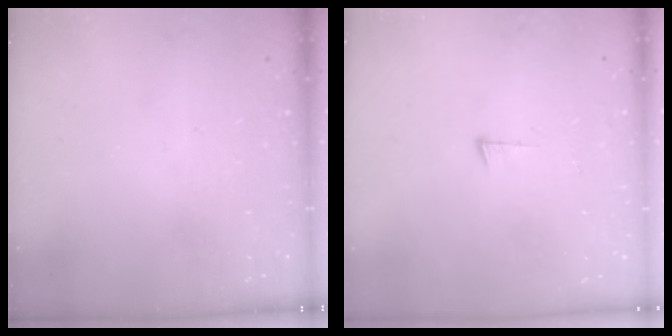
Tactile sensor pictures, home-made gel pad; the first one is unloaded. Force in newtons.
{"total": 2.8, "press": 2.7, "slide": 0.5}